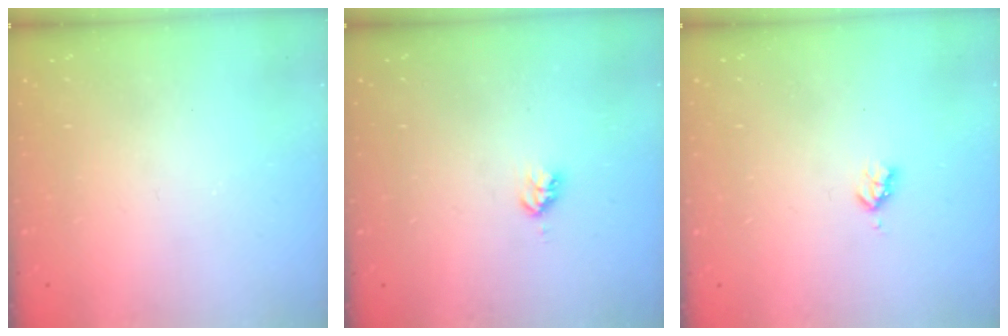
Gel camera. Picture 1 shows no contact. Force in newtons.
{"total": 2.8, "press": 2.8, "slide": 0.2}
{"total": 2.9, "press": 2.9, "slide": 0.5}